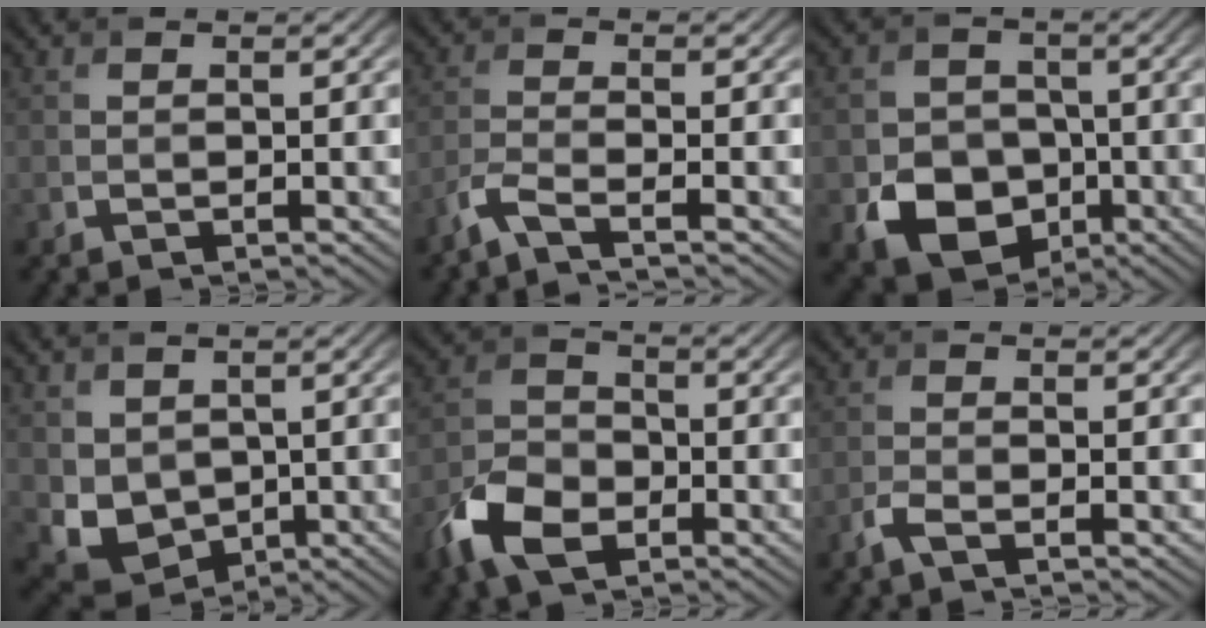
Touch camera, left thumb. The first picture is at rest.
{"total": 3.3, "force": [-2.4, 0.4, 2.2], "torque": [-0.044, -0.004, -0.067]}
{"total": 8.5, "force": [-3.0, 6.8, 4.1], "torque": [-0.082, -0.025, -0.058]}
{"total": 5.9, "force": [0.8, 4.8, 3.3], "torque": [-0.096, -0.024, 0.020]}
{"total": 8.0, "force": [-4.4, 4.7, 4.8], "torque": [-0.110, -0.005, -0.098]}
{"total": 2.0, "force": [-1.4, 0.3, 1.4], "torque": [-0.034, -0.001, -0.035]}